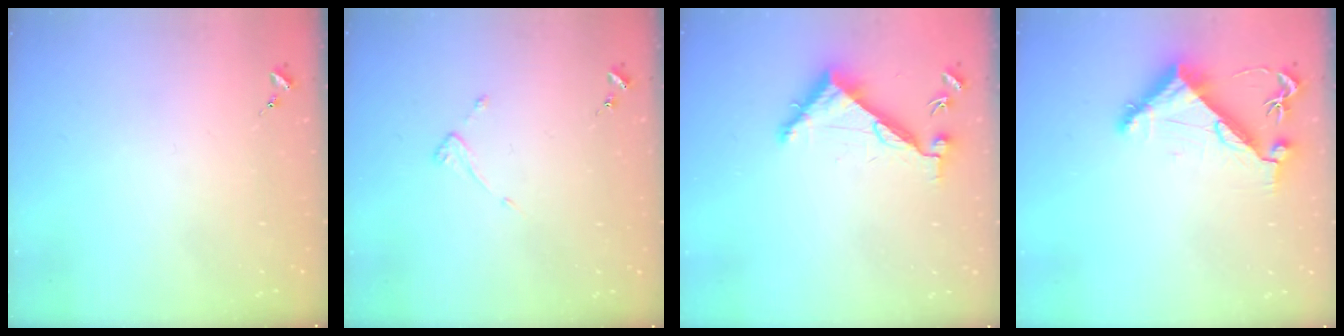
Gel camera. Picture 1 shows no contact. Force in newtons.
{"total": 3.6, "press": 3.6, "slide": 0.2}
{"total": 7.2, "press": 7.2, "slide": 0.3}
{"total": 7.1, "press": 7.1, "slide": 1.1}